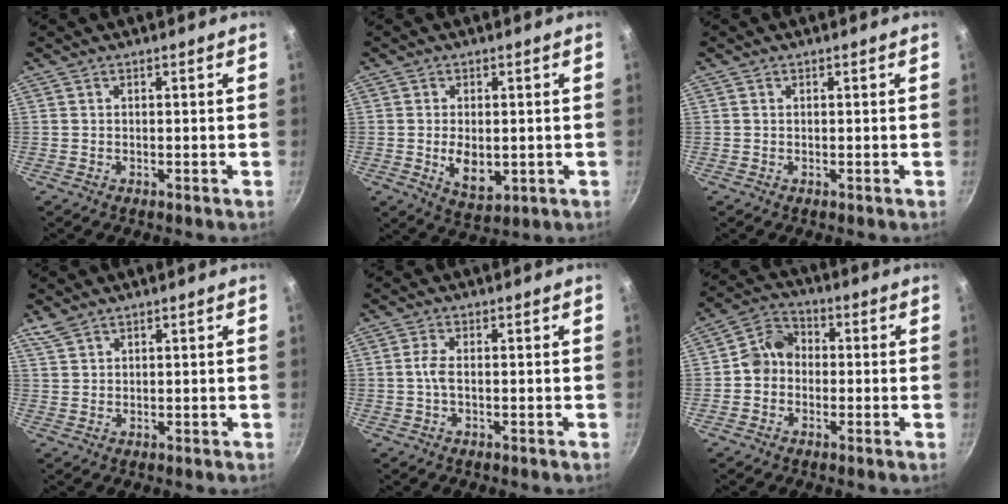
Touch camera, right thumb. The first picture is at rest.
{"total": 6.6, "force": [-0.6, 4.0, 5.2], "torque": [-0.075, -0.011, 0.003]}
{"total": 0.0}
{"total": 2.7, "force": [2.2, 1.3, 1.1], "torque": [-0.023, -0.002, 0.050]}
{"total": 2.5, "force": [-0.2, 0.9, 2.3], "torque": [-0.060, 0.005, -0.008]}
{"total": 6.8, "force": [-0.8, 5.9, 3.4], "torque": [-0.030, 0.022, -0.034]}